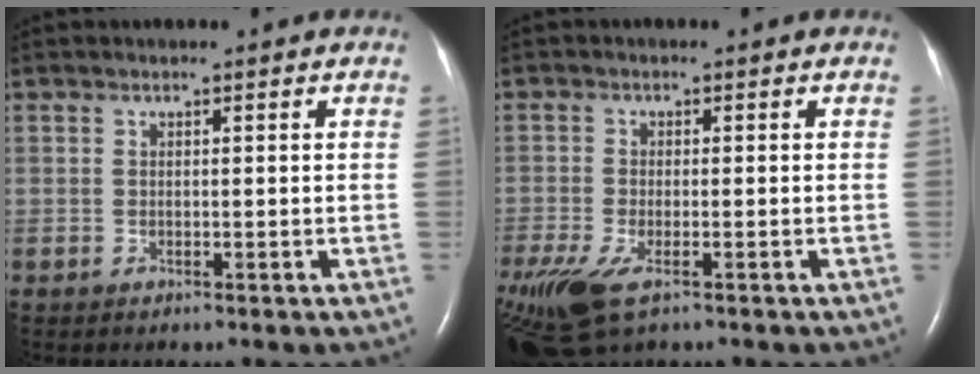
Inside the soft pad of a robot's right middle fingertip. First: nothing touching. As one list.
[{"total": 11.7, "force": [-7.2, 4.6, 7.9], "torque": [-0.187, -0.032, -0.120]}]